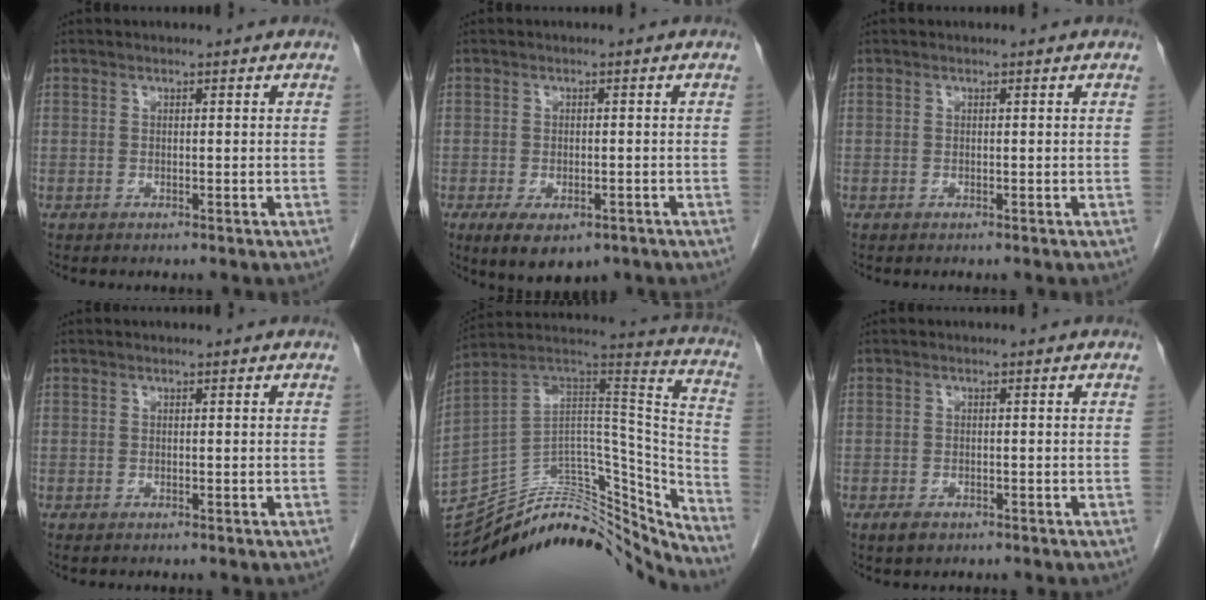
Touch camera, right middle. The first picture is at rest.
{"total": 6.6, "force": [-3.8, 3.3, 4.3], "torque": [-0.065, -0.008, -0.054]}
{"total": 0.0}
{"total": 0.0}
{"total": 28.0, "force": [-24.9, 8.3, 9.8], "torque": [-0.118, 0.057, -0.362]}
{"total": 1.7, "force": [-1.1, 0.9, 1.0], "torque": [-0.023, -0.001, -0.012]}